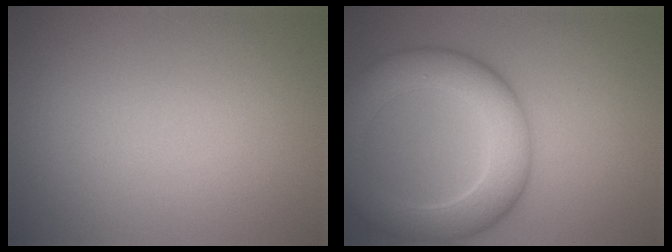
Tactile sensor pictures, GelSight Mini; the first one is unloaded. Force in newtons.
{"total": 7.9, "press": 7.9, "slide": 0.4}